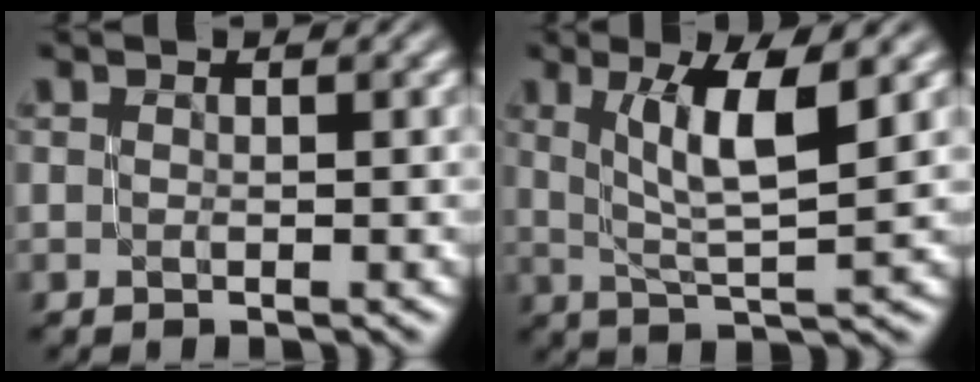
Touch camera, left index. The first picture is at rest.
{"total": 6.2, "force": [2.2, 1.4, 5.6], "torque": [-0.092, 0.005, 0.040]}